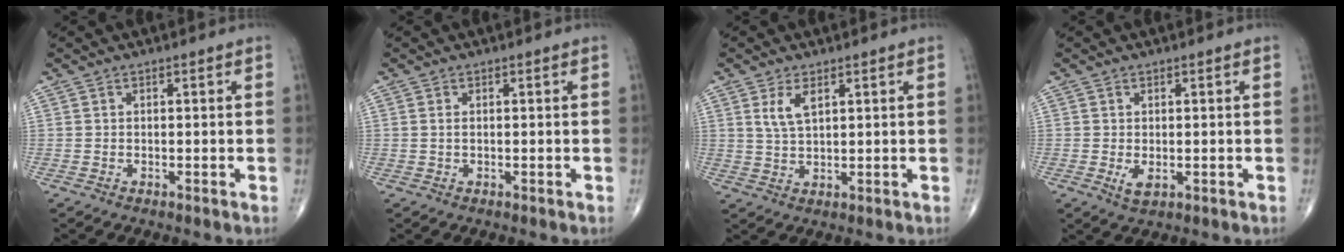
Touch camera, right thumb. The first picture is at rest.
{"total": 0.7, "force": [0.1, 0.3, 0.6], "torque": [-0.017, 0.002, 0.004]}
{"total": 4.2, "force": [1.9, 1.8, 3.3], "torque": [-0.065, -0.007, 0.042]}
{"total": 2.4, "force": [-0.4, 1.2, 2.0], "torque": [-0.033, -0.006, 0.000]}